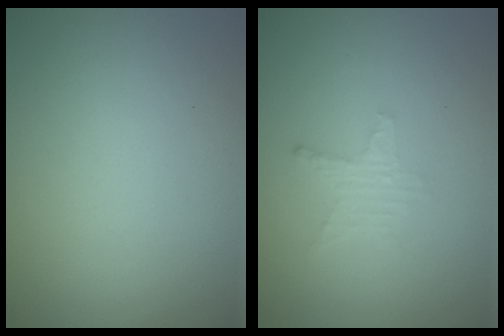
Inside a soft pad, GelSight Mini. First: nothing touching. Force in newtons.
{"total": 1.5, "press": 1.4, "slide": 0.3}